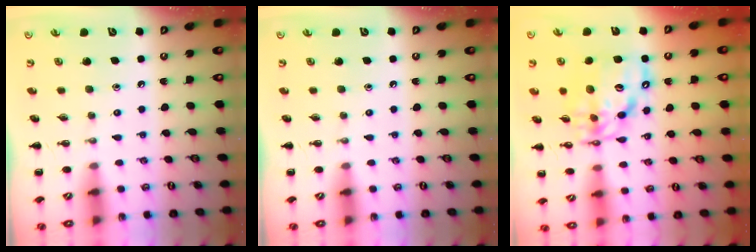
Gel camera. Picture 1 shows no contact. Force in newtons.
{"total": 0.0}
{"total": 13.8, "press": 13.3, "slide": 3.8}